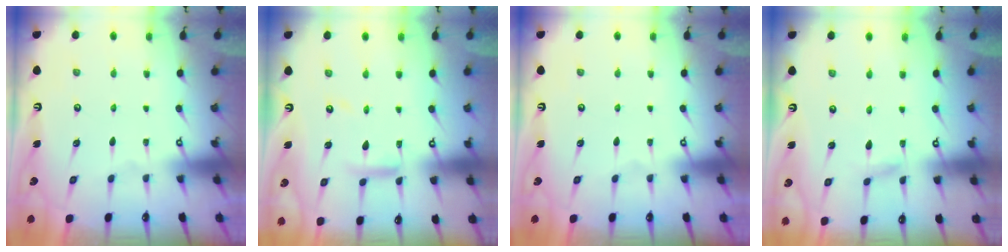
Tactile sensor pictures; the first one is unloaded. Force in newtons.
{"total": 9.7, "press": 9.7, "slide": 0.8}
{"total": 0.0}
{"total": 1.9, "press": 1.9, "slide": 0.2}